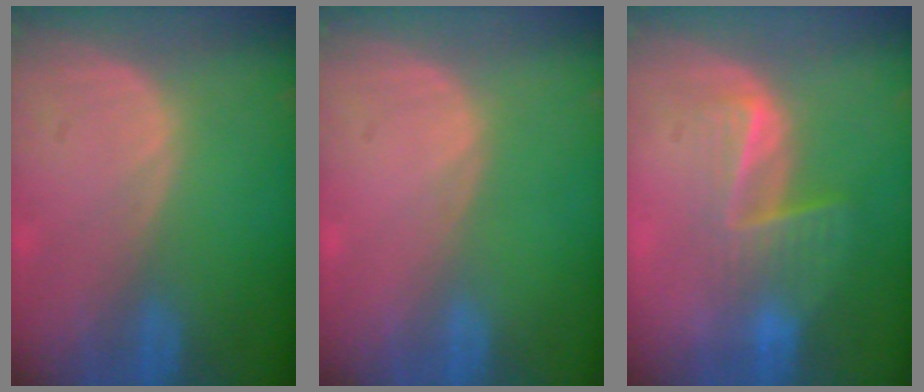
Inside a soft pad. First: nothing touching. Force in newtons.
{"total": 0.0}
{"total": 6.7, "press": 5.5, "slide": 3.8}